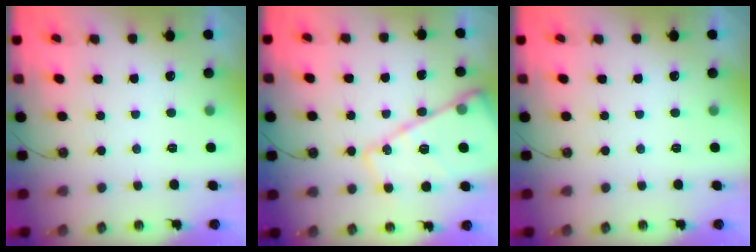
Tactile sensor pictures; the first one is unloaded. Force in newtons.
{"total": 17.1, "press": 17.0, "slide": 1.6}
{"total": 0.0}